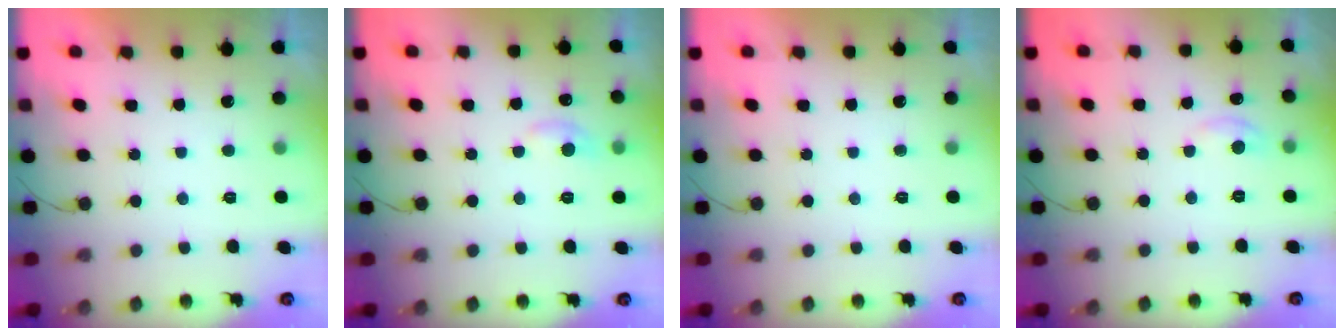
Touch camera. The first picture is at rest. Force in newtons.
{"total": 5.3, "press": 5.2, "slide": 0.7}
{"total": 0.0}
{"total": 3.6, "press": 3.6, "slide": 0.5}